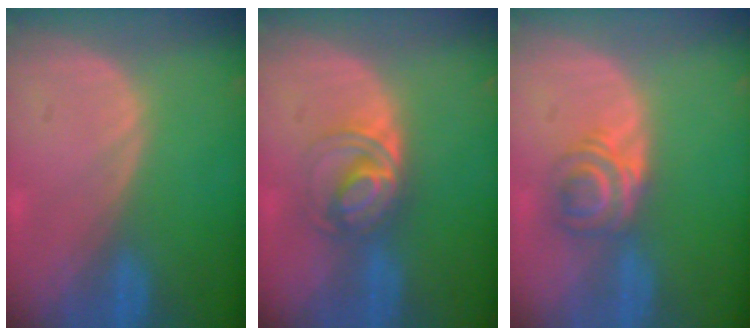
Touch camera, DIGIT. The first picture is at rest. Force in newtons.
{"total": 5.8, "press": 5.4, "slide": 2.1}
{"total": 5.9, "press": 4.8, "slide": 3.4}